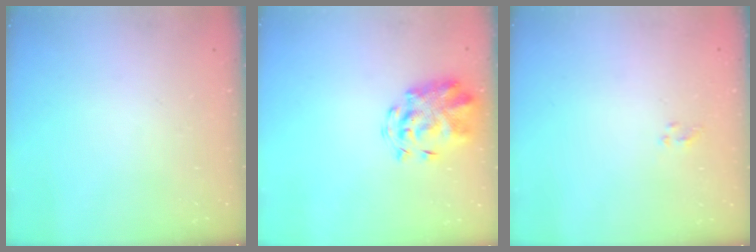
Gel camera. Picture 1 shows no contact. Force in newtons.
{"total": 3.8, "press": 3.6, "slide": 1.3}
{"total": 1.3, "press": 1.2, "slide": 0.5}